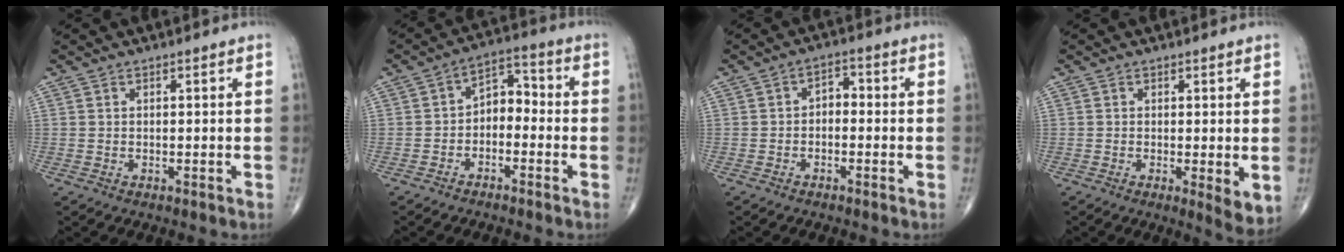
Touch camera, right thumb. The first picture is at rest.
{"total": 6.3, "force": [-2.0, 4.1, 4.3], "torque": [-0.050, 0.042, -0.046]}
{"total": 3.1, "force": [-0.7, 2.0, 2.2], "torque": [-0.023, 0.020, -0.022]}
{"total": 4.3, "force": [-0.4, 1.1, 4.2], "torque": [-0.060, -0.014, -0.008]}